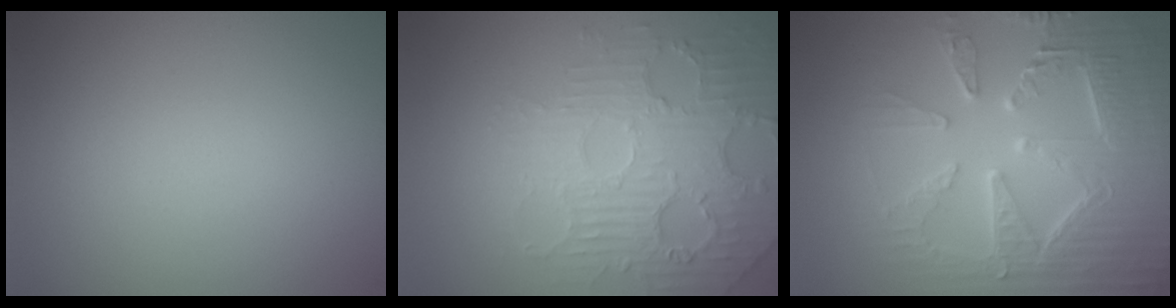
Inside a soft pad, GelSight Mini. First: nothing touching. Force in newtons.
{"total": 4.7, "press": 4.2, "slide": 2.1}
{"total": 8.4, "press": 6.3, "slide": 5.7}